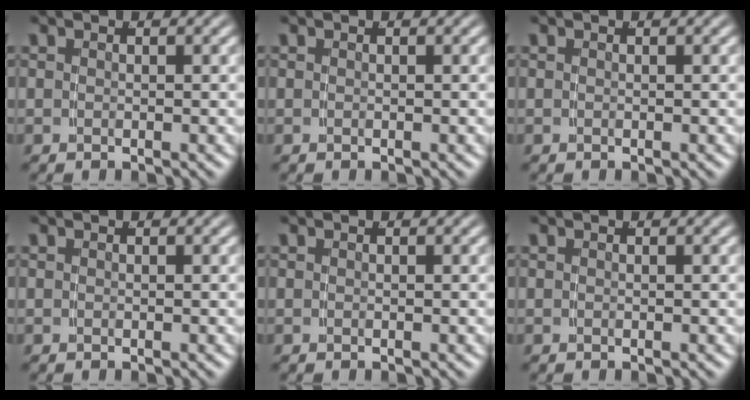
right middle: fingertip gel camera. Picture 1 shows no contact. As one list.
[{"total": 0.0}, {"total": 0.0}, {"total": 0.0}, {"total": 0.0}, {"total": 0.0}]